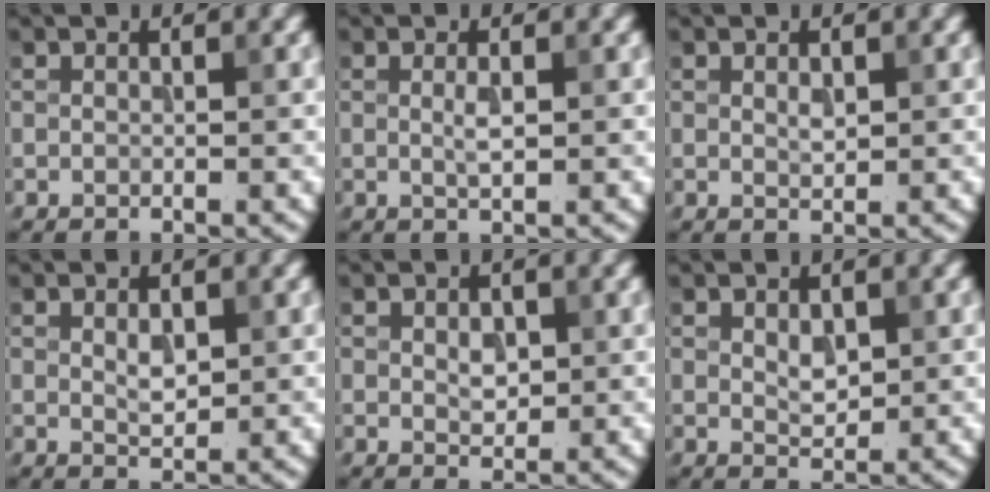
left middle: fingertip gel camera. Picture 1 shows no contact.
{"total": 1.3, "force": [0.1, 0.3, 1.3], "torque": [-0.024, 0.000, 0.002]}
{"total": 0.9, "force": [0.3, 0.5, 0.7], "torque": [-0.014, -0.001, 0.008]}
{"total": 1.6, "force": [0.4, 0.8, 1.3], "torque": [-0.024, -0.001, 0.010]}
{"total": 1.7, "force": [0.2, 1.1, 1.3], "torque": [-0.023, -0.002, 0.006]}
{"total": 1.7, "force": [0.5, 1.0, 1.3], "torque": [-0.023, -0.002, 0.012]}